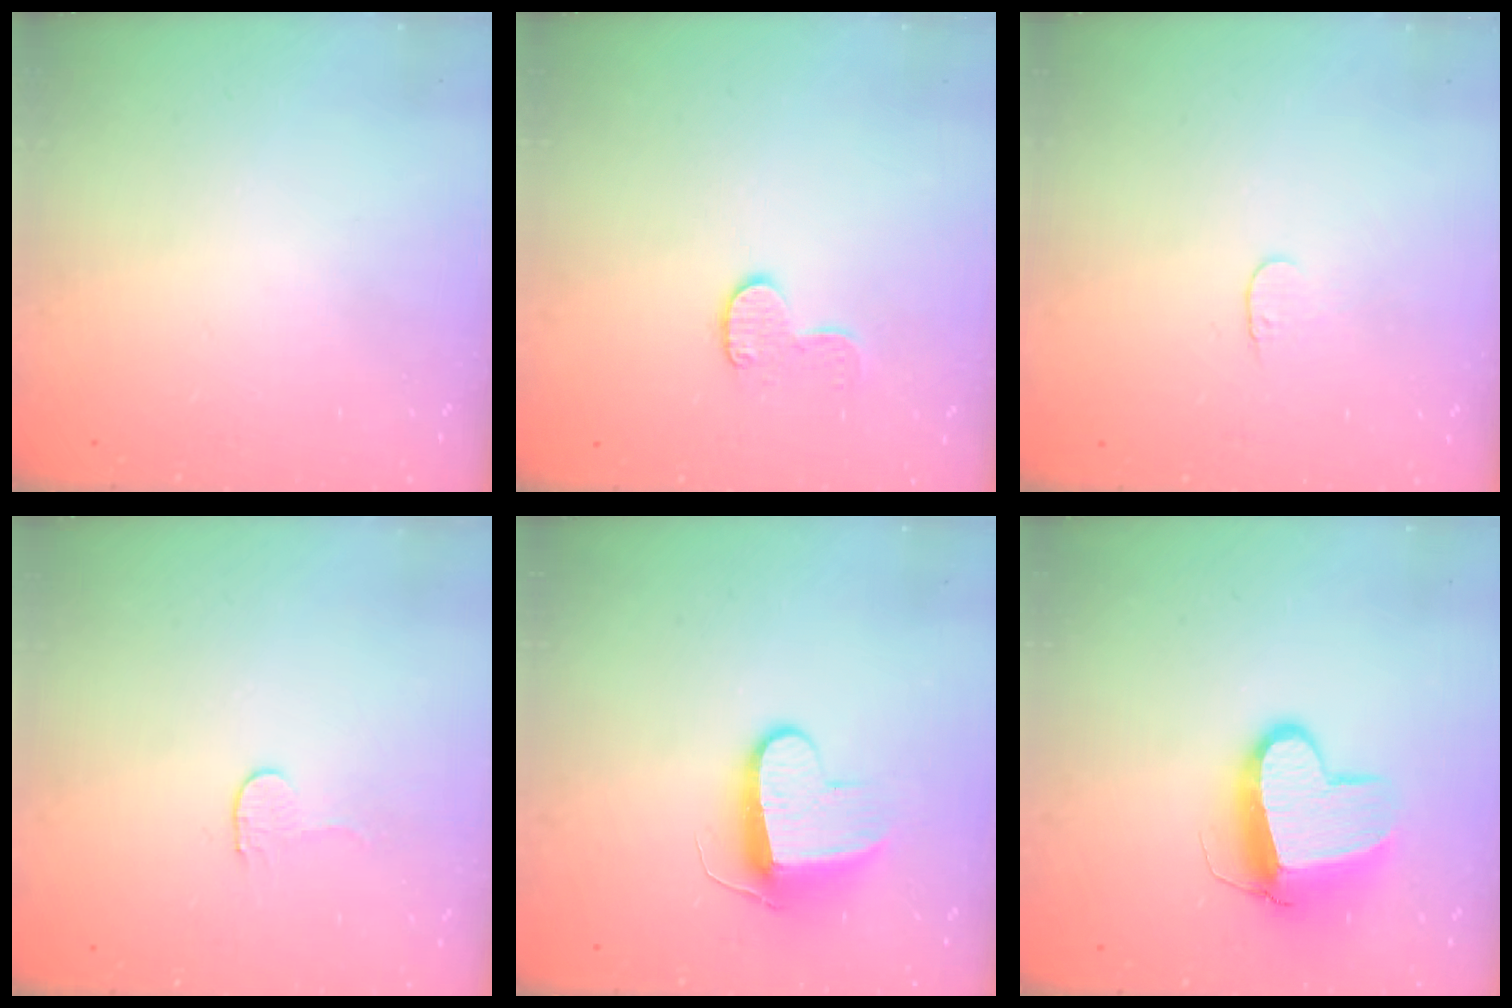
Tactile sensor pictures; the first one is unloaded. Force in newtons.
{"total": 8.0, "press": 8.0, "slide": 0.2}
{"total": 3.8, "press": 3.7, "slide": 0.4}
{"total": 2.7, "press": 2.7, "slide": 0.2}
{"total": 9.0, "press": 9.0, "slide": 0.6}
{"total": 12.0, "press": 11.9, "slide": 1.2}